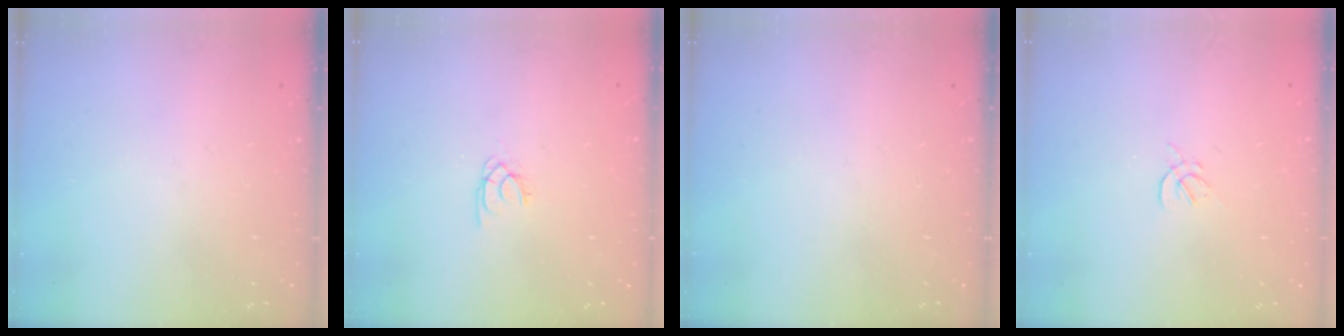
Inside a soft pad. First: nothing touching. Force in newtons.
{"total": 1.5, "press": 1.4, "slide": 0.2}
{"total": 0.0}
{"total": 1.6, "press": 1.5, "slide": 0.6}